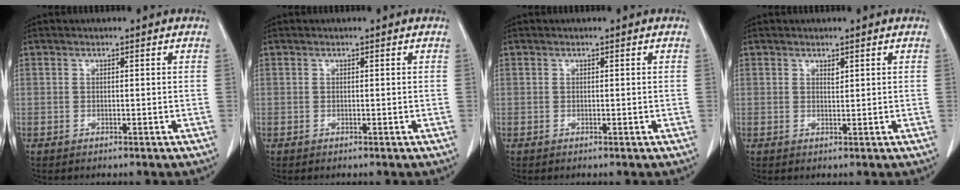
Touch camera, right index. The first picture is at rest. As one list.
[{"total": 0.0}, {"total": 0.0}, {"total": 0.8, "force": [0.5, 0.2, 0.5], "torque": [-0.010, -0.006, 0.009]}]